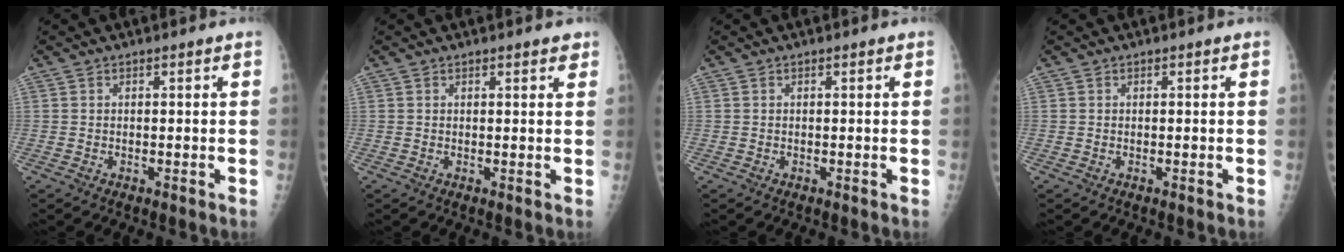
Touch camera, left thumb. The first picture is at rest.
{"total": 1.7, "force": [1.3, 0.5, 1.0], "torque": [-0.010, -0.004, 0.014]}
{"total": 0.0}
{"total": 0.0}